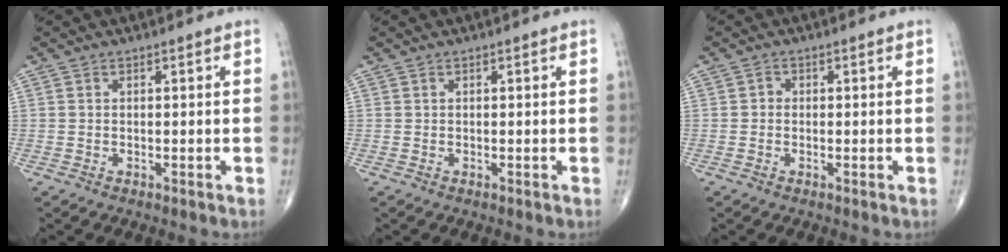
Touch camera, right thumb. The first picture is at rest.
{"total": 0.0}
{"total": 1.0, "force": [-0.2, 0.9, 0.4], "torque": [0.000, 0.003, -0.008]}